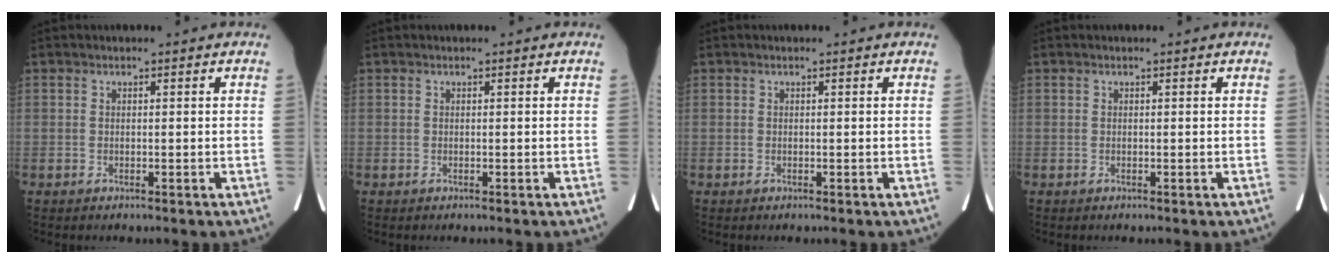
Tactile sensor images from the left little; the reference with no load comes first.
{"total": 0.0}
{"total": 0.0}
{"total": 0.0}